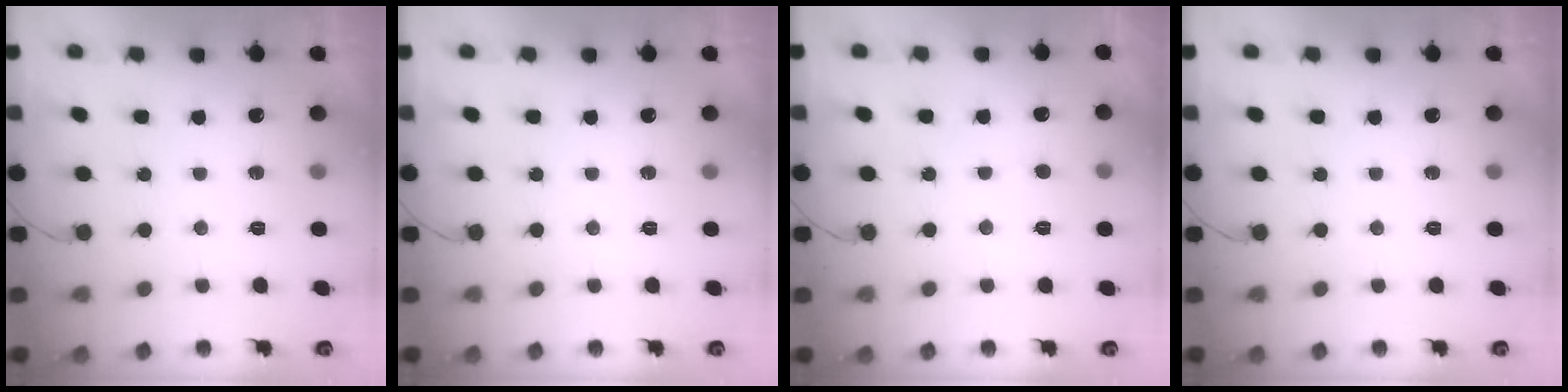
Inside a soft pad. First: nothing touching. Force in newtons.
{"total": 0.0}
{"total": 2.4, "press": 2.4, "slide": 0.3}
{"total": 0.0}